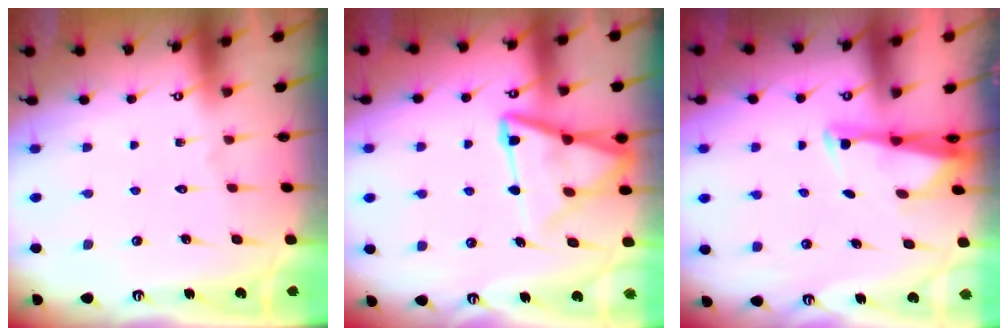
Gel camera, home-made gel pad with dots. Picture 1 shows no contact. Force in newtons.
{"total": 13.4, "press": 13.3, "slide": 1.3}
{"total": 2.7, "press": 2.6, "slide": 0.7}